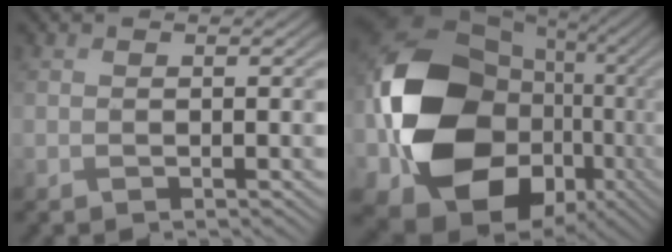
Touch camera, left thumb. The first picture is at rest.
{"total": 19.5, "force": [-2.4, 15.3, 11.9], "torque": [-0.272, -0.020, -0.040]}